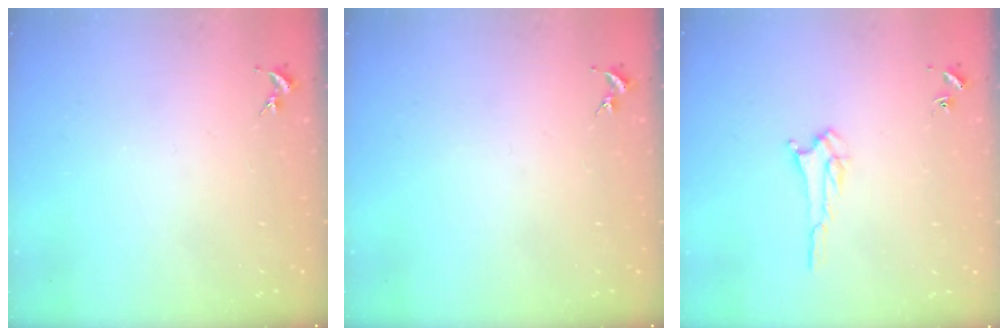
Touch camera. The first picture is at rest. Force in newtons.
{"total": 0.0}
{"total": 2.6, "press": 2.6, "slide": 0.4}